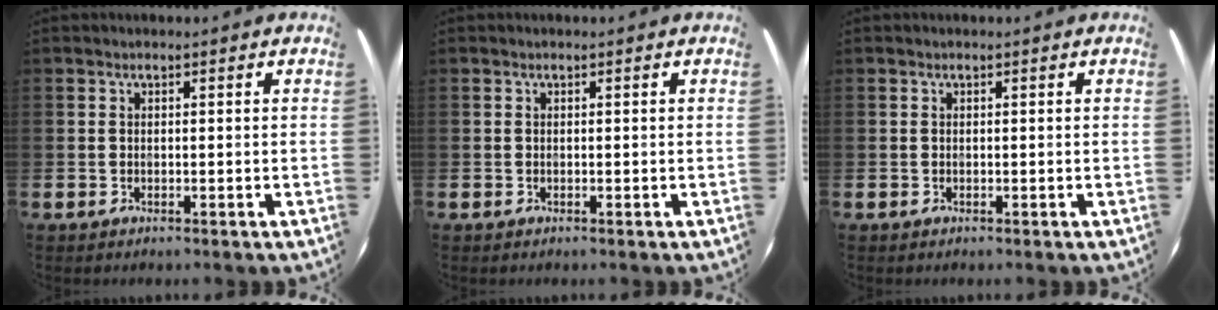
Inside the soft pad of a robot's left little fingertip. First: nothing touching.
{"total": 0.0}
{"total": 0.0}